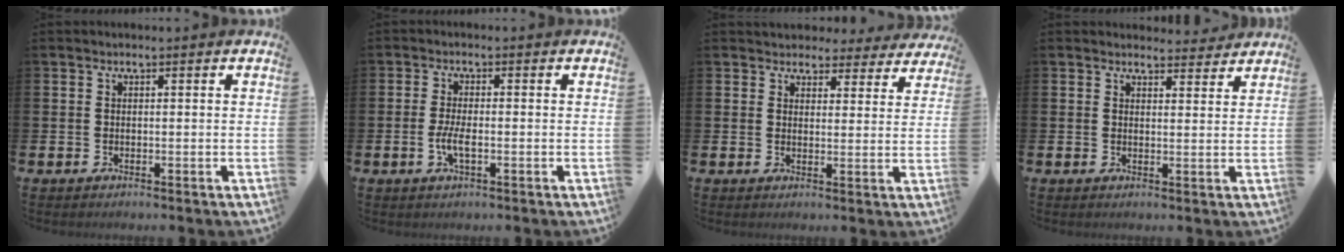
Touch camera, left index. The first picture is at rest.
{"total": 3.0, "force": [-0.8, 0.9, 2.8], "torque": [-0.056, -0.002, -0.017]}
{"total": 3.9, "force": [3.5, 1.6, 0.1], "torque": [-0.005, -0.022, 0.059]}
{"total": 3.1, "force": [3.0, 0.7, -0.1], "torque": [0.006, -0.017, 0.052]}